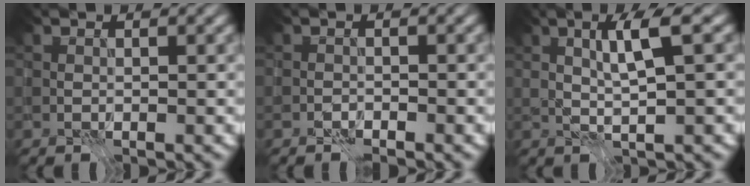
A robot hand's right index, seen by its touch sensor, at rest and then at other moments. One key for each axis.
{"total": 1.2, "fx": -1.1, "fy": 0.4, "fz": 0.3, "tx": -0.003, "ty": 0.004, "tz": -0.025}
{"total": 3.5, "fx": 1.1, "fy": 0.4, "fz": 3.3, "tx": -0.066, "ty": 0.008, "tz": 0.021}